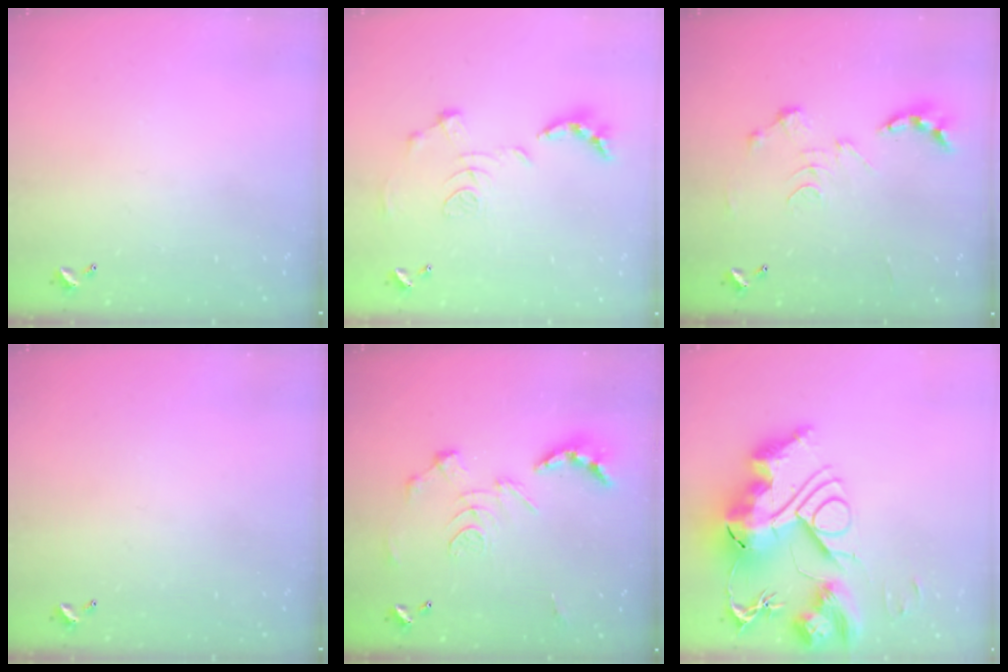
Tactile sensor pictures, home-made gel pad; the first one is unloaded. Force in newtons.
{"total": 1.2, "press": 0.4, "slide": 1.1}
{"total": 0.0}
{"total": 0.0}
{"total": 2.9, "press": 2.3, "slide": 1.7}
{"total": 0.7, "press": 0.7, "slide": 0.0}